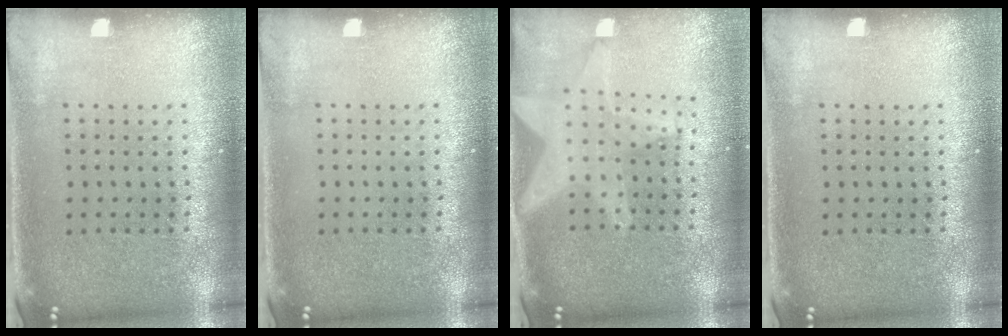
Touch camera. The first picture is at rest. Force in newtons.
{"total": 0.0}
{"total": 2.3, "press": 1.8, "slide": 1.3}
{"total": 0.0}